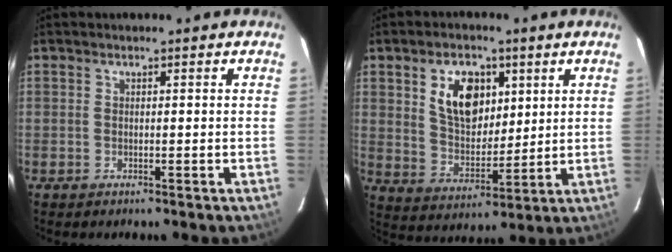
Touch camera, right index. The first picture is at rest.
{"total": 11.1, "force": [4.3, 7.0, 7.5], "torque": [-0.136, 0.012, 0.087]}